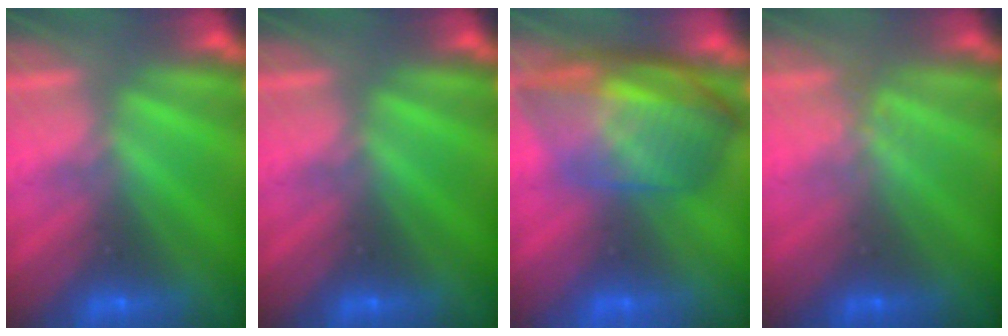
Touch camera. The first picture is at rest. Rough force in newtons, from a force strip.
{"total": 0.0}
{"total": 7.3}
{"total": 1.0}